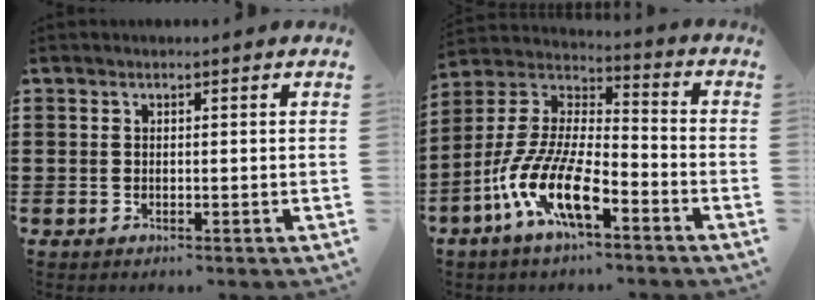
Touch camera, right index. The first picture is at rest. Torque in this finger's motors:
{"motor_torque": [2.14, 0.00, 1.05, 0.21]}